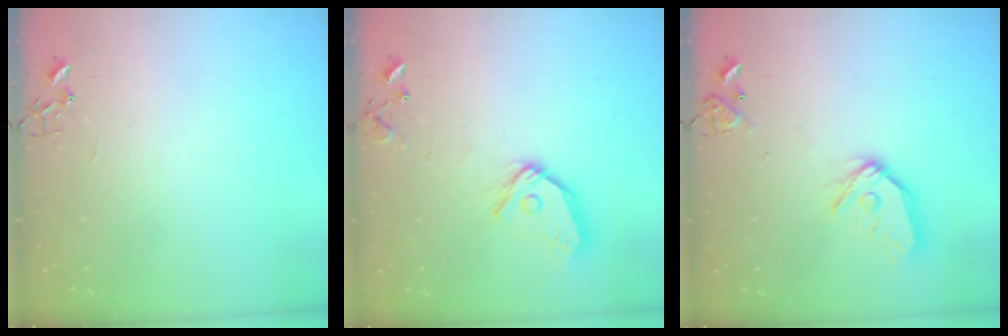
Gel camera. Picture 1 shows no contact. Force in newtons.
{"total": 13.4, "press": 13.2, "slide": 1.8}
{"total": 13.7, "press": 13.6, "slide": 1.7}